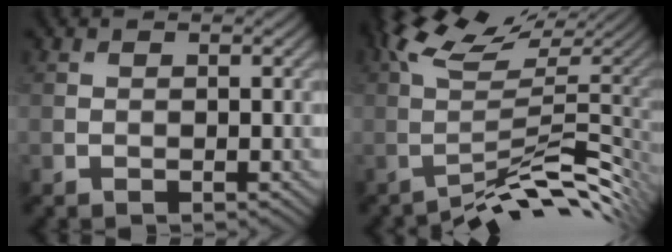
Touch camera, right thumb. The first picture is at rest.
{"total": 9.6, "force": [-2.4, 1.7, 9.1], "torque": [-0.147, 0.022, -0.024]}